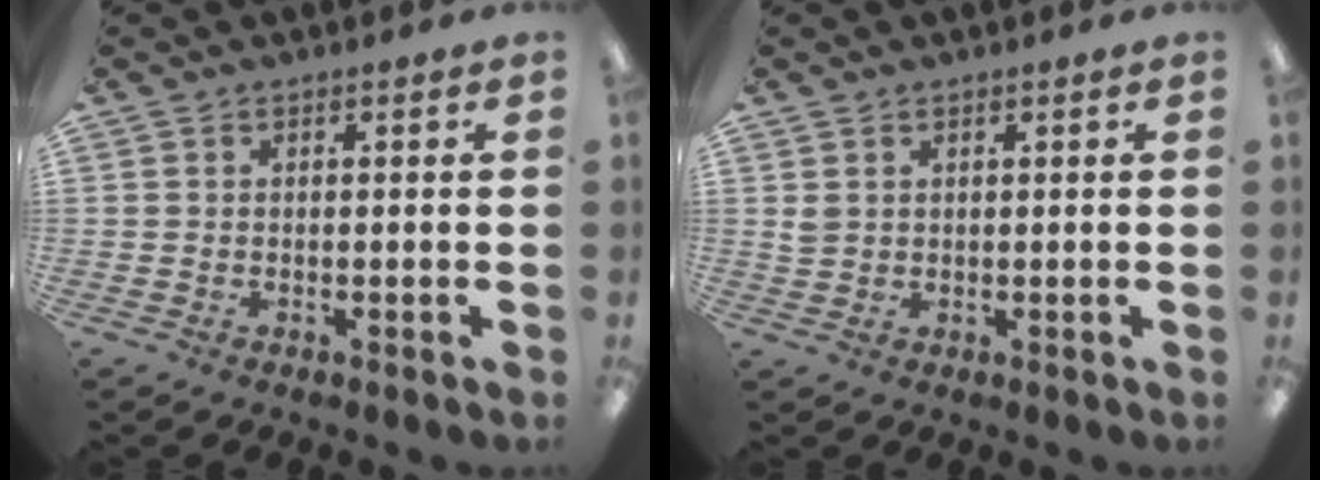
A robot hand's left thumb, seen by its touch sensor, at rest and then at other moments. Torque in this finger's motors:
{"motor_torque": [0.09, 0.01, 0.22, -0.08, 0.00]}